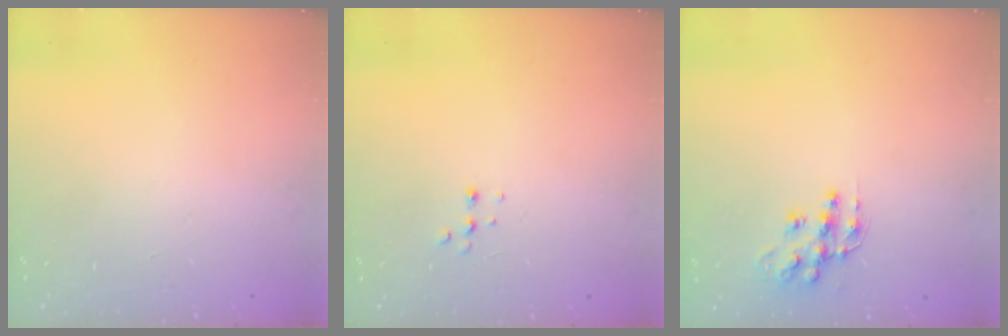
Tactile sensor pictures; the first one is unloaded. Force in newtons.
{"total": 3.4, "press": 3.3, "slide": 0.8}
{"total": 10.6, "press": 10.6, "slide": 0.6}